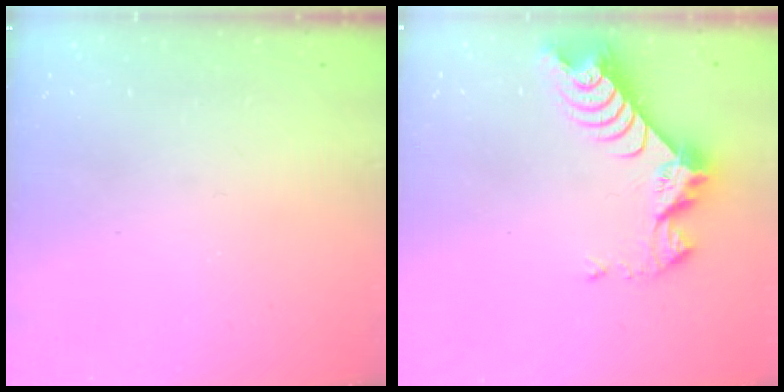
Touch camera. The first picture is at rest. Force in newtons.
{"total": 9.3, "press": 9.2, "slide": 0.8}